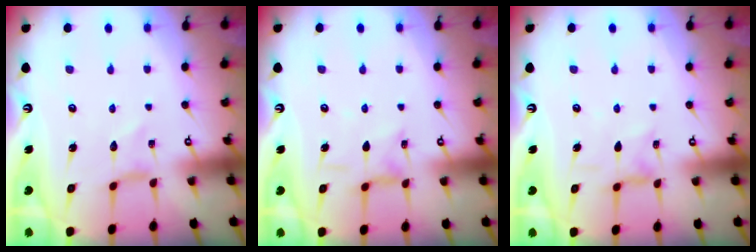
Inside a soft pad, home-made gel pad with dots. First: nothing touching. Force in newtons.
{"total": 2.4, "press": 2.4, "slide": 0.3}
{"total": 1.3, "press": 1.3, "slide": 0.2}